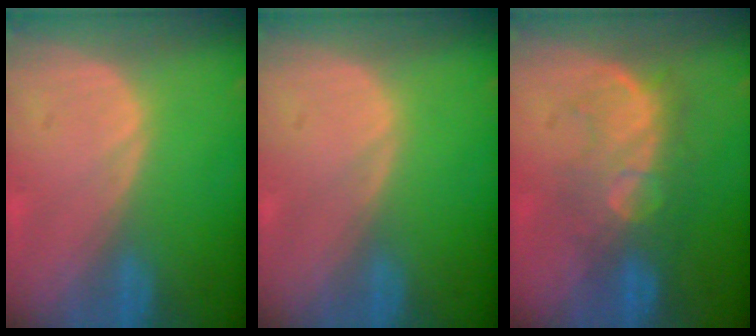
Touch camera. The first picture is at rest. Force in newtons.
{"total": 0.0}
{"total": 8.0, "press": 7.8, "slide": 1.9}